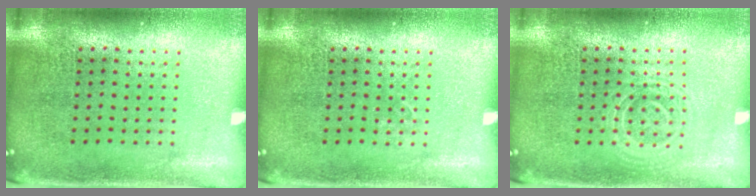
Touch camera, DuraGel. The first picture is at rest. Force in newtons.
{"total": 0.5, "press": 0.5, "slide": 0.0}
{"total": 2.0, "press": 2.0, "slide": 0.4}